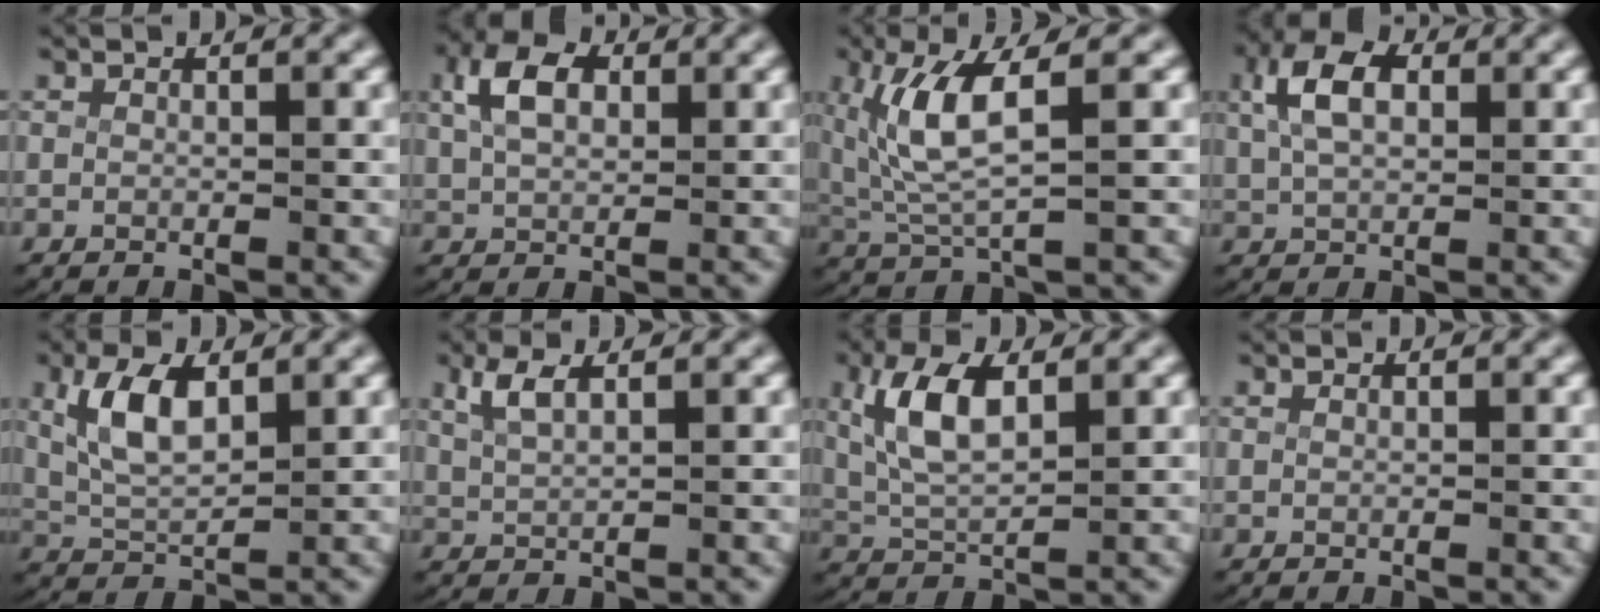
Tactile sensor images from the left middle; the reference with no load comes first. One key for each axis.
{"total": 4.3, "fx": 1.6, "fy": 2.5, "fz": 3.0, "tx": -0.069, "ty": -0.003, "tz": 0.034}
{"total": 5.7, "fx": 1.0, "fy": 2.2, "fz": 5.1, "tx": -0.125, "ty": -0.008, "tz": 0.031}
{"total": 4.6, "fx": 1.6, "fy": 2.6, "fz": 3.5, "tx": -0.080, "ty": -0.001, "tz": 0.033}
{"total": 5.4, "fx": 1.7, "fy": 2.8, "fz": 4.3, "tx": -0.103, "ty": -0.010, "tz": 0.039}
{"total": 2.2, "fx": 1.4, "fy": 0.6, "fz": 1.6, "tx": -0.045, "ty": -0.003, "tz": 0.036}
{"total": 6.0, "fx": 2.0, "fy": 3.1, "fz": 4.8, "tx": -0.114, "ty": -0.008, "tz": 0.043}
{"total": 0.0}